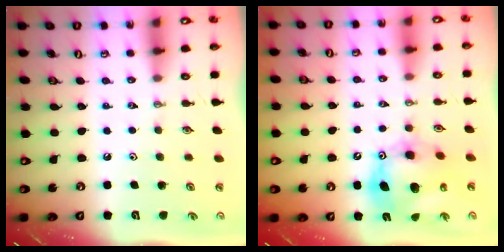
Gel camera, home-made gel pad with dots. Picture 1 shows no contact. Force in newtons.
{"total": 14.9, "press": 14.8, "slide": 1.5}